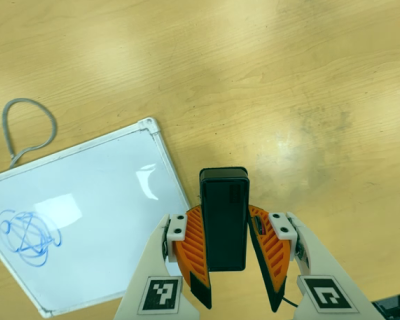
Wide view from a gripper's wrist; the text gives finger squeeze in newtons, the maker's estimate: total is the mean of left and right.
{"total": 5.4, "left": 5.1, "right": 5.7}